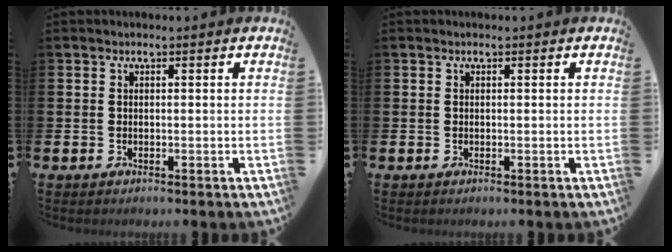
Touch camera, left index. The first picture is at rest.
{"total": 0.0}